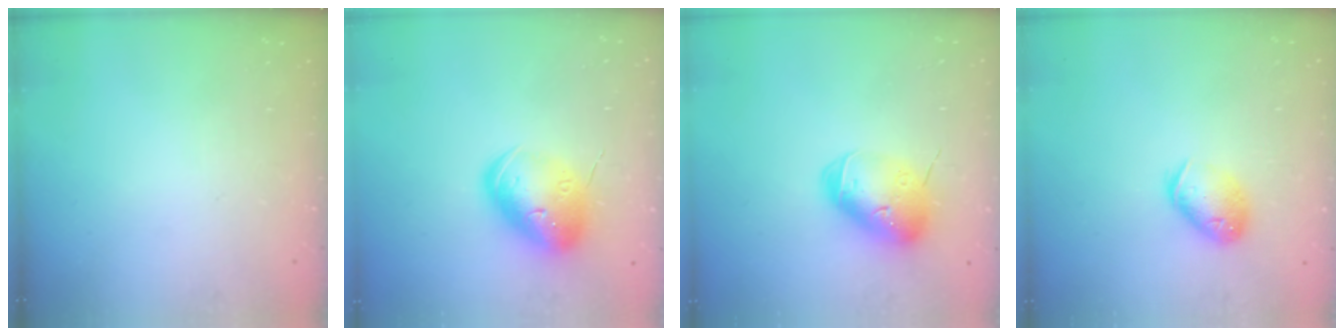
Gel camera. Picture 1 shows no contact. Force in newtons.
{"total": 14.6, "press": 14.4, "slide": 2.4}
{"total": 13.6, "press": 13.4, "slide": 1.9}
{"total": 11.7, "press": 11.6, "slide": 1.9}